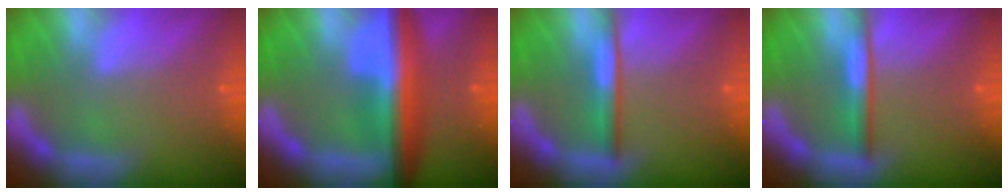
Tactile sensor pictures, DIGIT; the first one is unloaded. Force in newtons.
{"total": 9.0}
{"total": 3.0}
{"total": 3.0}